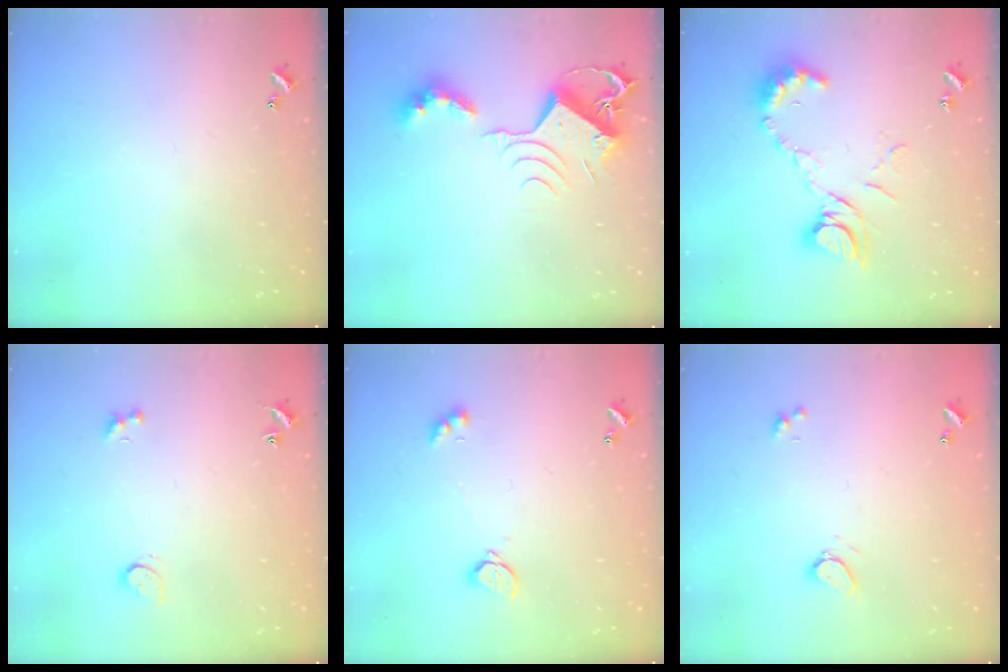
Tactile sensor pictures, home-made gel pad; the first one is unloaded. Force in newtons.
{"total": 12.0, "press": 12.0, "slide": 0.4}
{"total": 11.9, "press": 11.8, "slide": 1.4}
{"total": 2.4, "press": 1.9, "slide": 1.4}
{"total": 2.1, "press": 2.1, "slide": 0.5}
{"total": 0.8, "press": 0.5, "slide": 0.6}